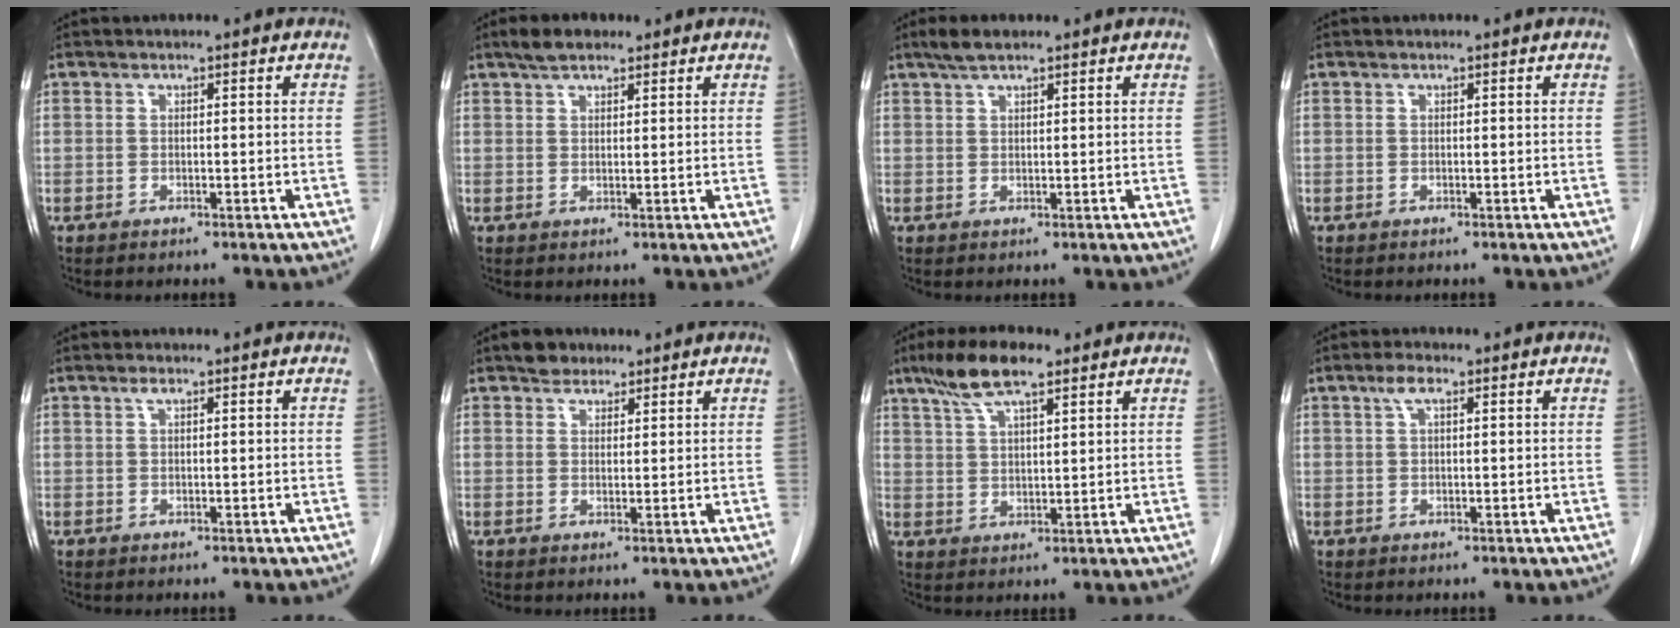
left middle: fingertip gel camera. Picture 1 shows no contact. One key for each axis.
{"total": 3.8, "fx": 2.9, "fy": 1.6, "fz": 2.0, "tx": -0.043, "ty": 0.013, "tz": 0.050}
{"total": 3.1, "fx": 2.3, "fy": 0.6, "fz": 1.9, "tx": -0.045, "ty": 0.010, "tz": 0.046}
{"total": 0.0}
{"total": 0.8, "fx": 0.4, "fy": 0.1, "fz": 0.6, "tx": -0.016, "ty": 0.002, "tz": 0.007}
{"total": 2.9, "fx": 2.2, "fy": 1.8, "fz": 0.7, "tx": -0.015, "ty": 0.008, "tz": 0.037}
{"total": 8.5, "fx": 5.8, "fy": 1.9, "fz": 5.9, "tx": -0.122, "ty": 0.016, "tz": 0.108}
{"total": 2.4, "fx": 1.2, "fy": 0.7, "fz": 2.0, "tx": -0.046, "ty": 0.010, "tz": 0.025}